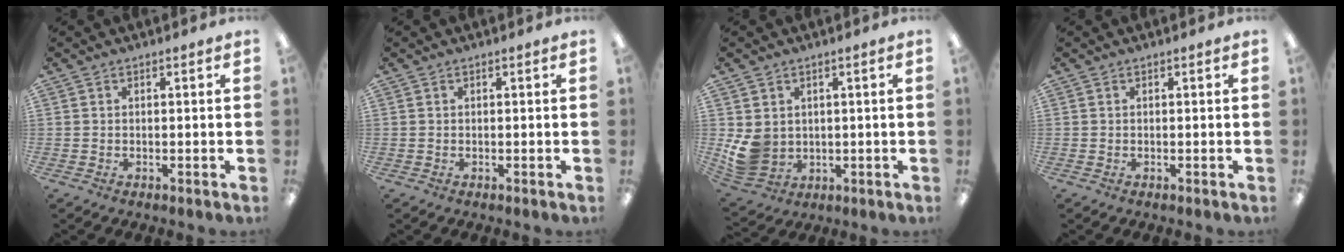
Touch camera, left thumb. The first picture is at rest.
{"total": 0.0}
{"total": 7.6, "force": [0.8, 6.8, 3.3], "torque": [-0.078, 0.000, 0.020]}
{"total": 0.0}